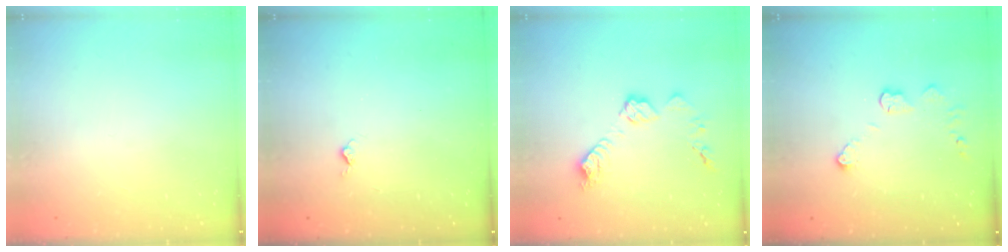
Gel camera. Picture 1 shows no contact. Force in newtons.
{"total": 3.3, "press": 3.3, "slide": 0.4}
{"total": 10.6, "press": 10.6, "slide": 0.4}
{"total": 5.8, "press": 5.8, "slide": 0.1}